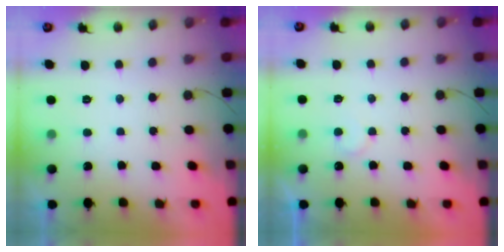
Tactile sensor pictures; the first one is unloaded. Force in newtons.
{"total": 4.8, "press": 4.8, "slide": 0.3}